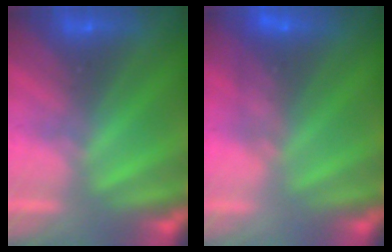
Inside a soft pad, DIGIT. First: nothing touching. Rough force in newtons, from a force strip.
{"total": 4.6}